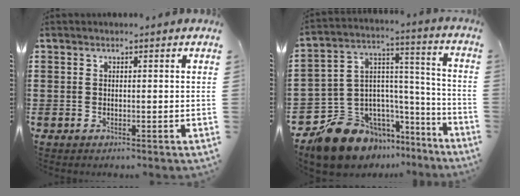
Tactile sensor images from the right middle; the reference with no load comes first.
{"total": 13.0, "force": [-10.6, 7.0, 2.9], "torque": [-0.084, 0.020, -0.195]}